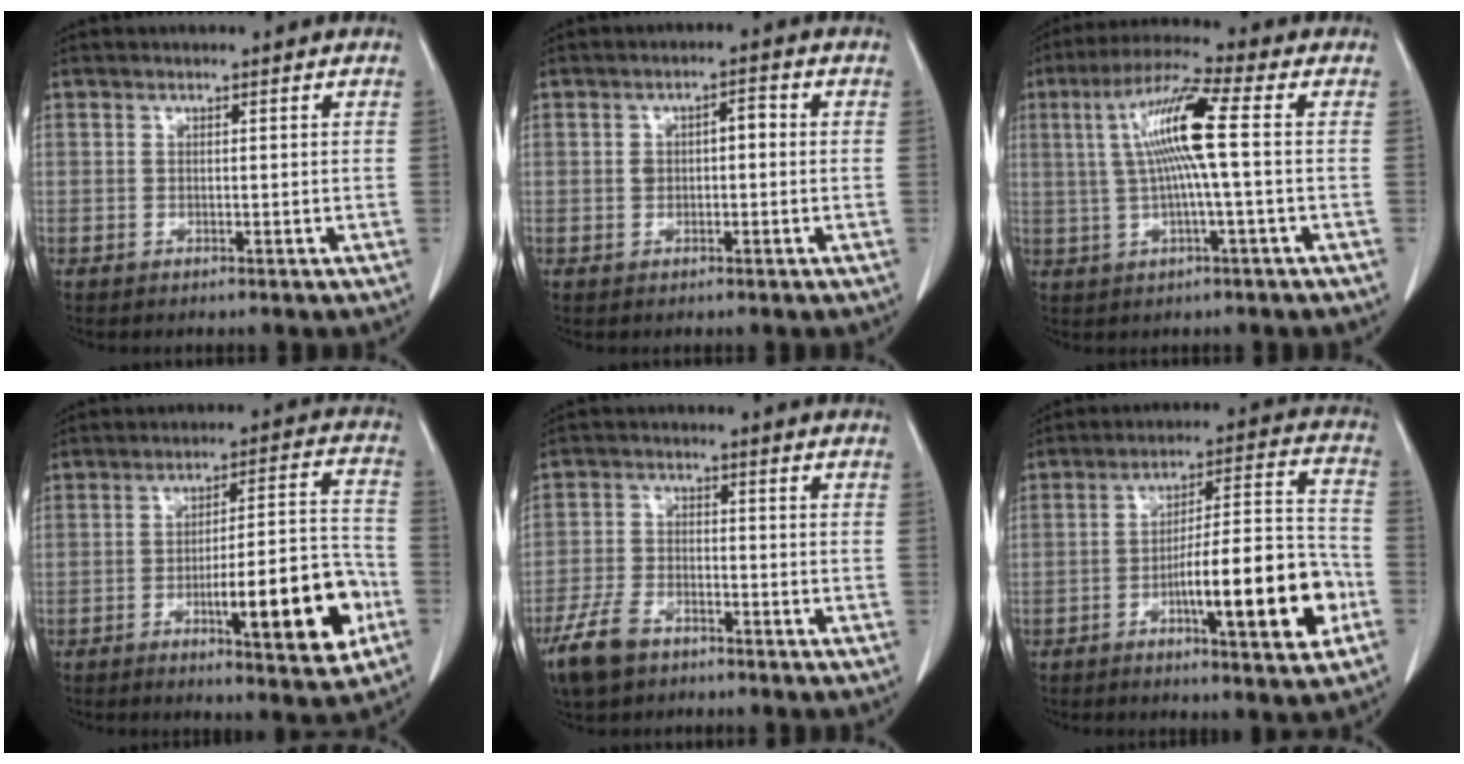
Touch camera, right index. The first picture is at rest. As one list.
[{"total": 3.1, "force": [0.1, 1.7, 2.5], "torque": [-0.045, 0.022, 0.004]}, {"total": 10.3, "force": [0.9, -0.5, 10.3], "torque": [-0.199, 0.020, 0.015]}, {"total": 14.9, "force": [-5.4, 2.5, 13.7], "torque": [-0.192, 0.011, -0.074]}, {"total": 7.0, "force": [-4.8, 3.6, 3.7], "torque": [-0.087, -0.004, -0.087]}, {"total": 16.4, "force": [-5.9, 2.3, 15.2], "torque": [-0.230, 0.011, -0.086]}]